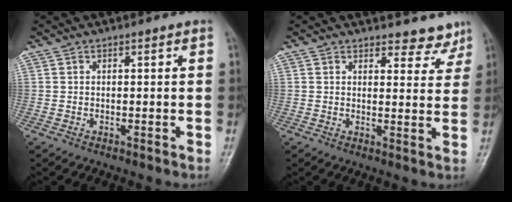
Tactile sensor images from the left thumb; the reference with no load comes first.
{"total": 5.6, "force": [5.0, 2.3, 0.6], "torque": [0.022, -0.037, 0.050]}